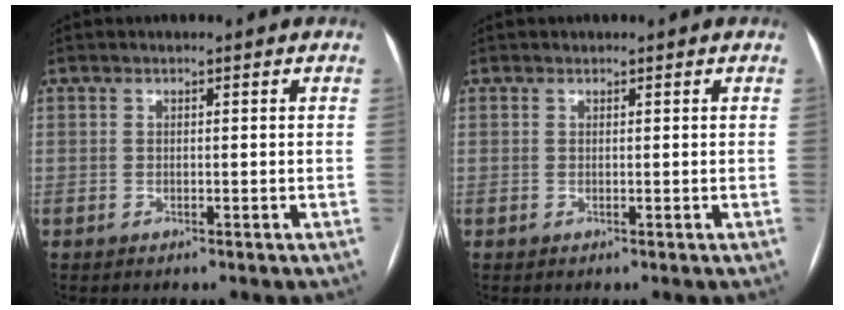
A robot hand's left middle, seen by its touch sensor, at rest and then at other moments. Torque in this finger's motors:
{"motor_torque": [-0.05, 0.02, 0.00, 0.01]}